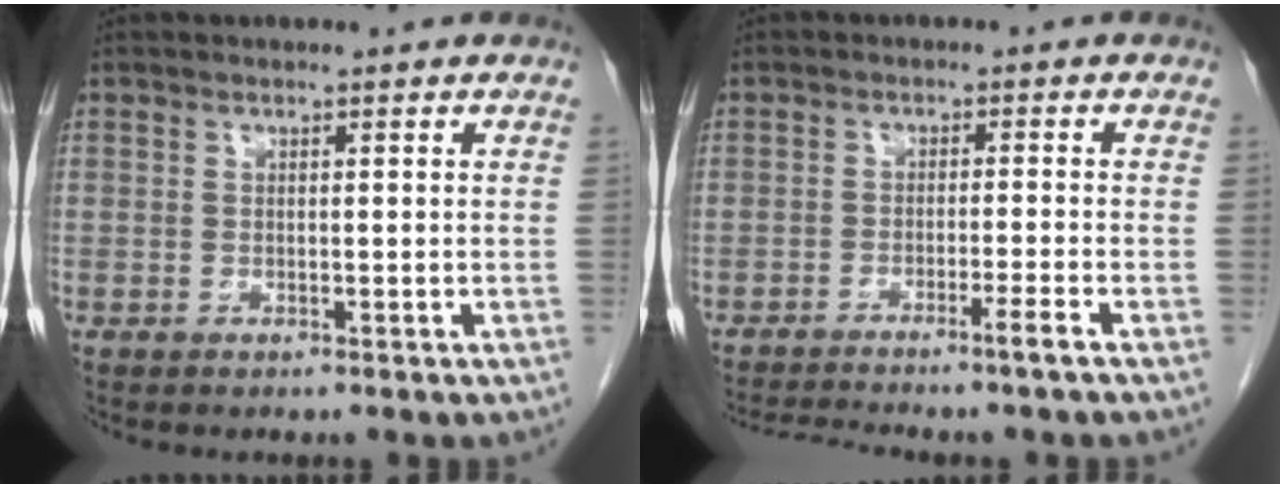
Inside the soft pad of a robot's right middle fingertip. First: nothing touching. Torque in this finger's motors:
{"motor_torque": [0.41, -0.32, 0.02, 0.02]}